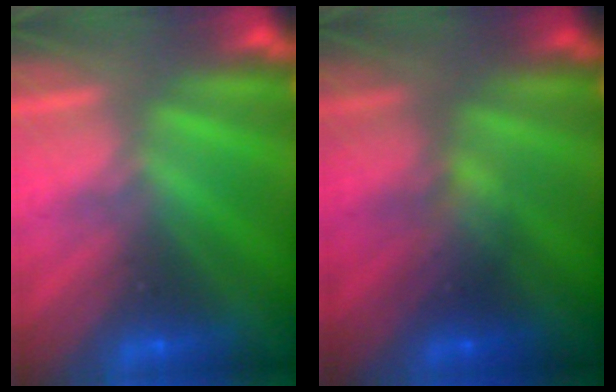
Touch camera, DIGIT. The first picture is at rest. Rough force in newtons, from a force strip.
{"total": 2.2}